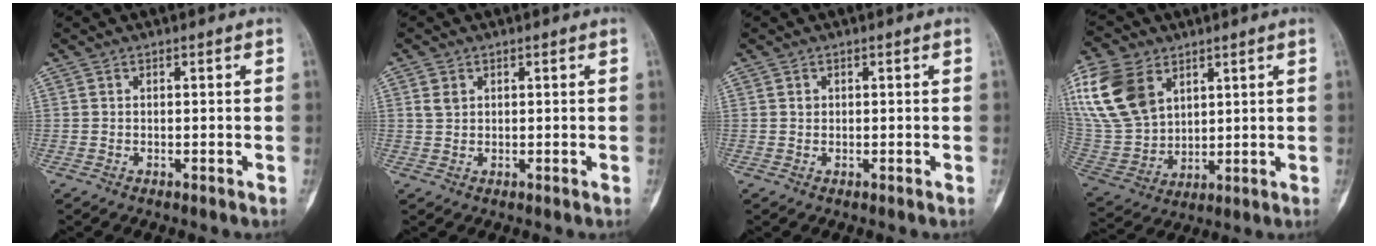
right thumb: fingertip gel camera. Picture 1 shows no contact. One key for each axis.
{"total": 2.3, "fx": 1.0, "fy": 1.7, "fz": 1.2, "tx": -0.021, "ty": 0.000, "tz": 0.024}
{"total": 0.8, "fx": 0.2, "fy": 0.7, "fz": 0.3, "tx": 0.003, "ty": 0.001, "tz": 0.004}
{"total": 18.4, "fx": 8.1, "fy": 12.6, "fz": 10.8, "tx": -0.219, "ty": -0.018, "tz": 0.168}